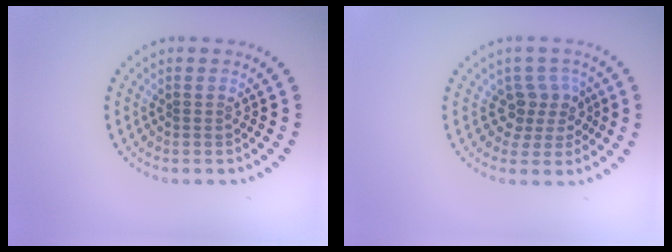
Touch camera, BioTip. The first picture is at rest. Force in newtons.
{"total": 2.7, "press": 2.1, "slide": 1.7}